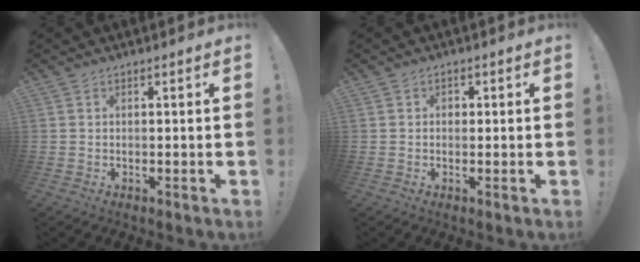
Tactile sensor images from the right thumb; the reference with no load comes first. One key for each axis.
{"total": 1.3, "fx": -0.4, "fy": 1.0, "fz": 0.7, "tx": -0.017, "ty": 0.006, "tz": -0.007}